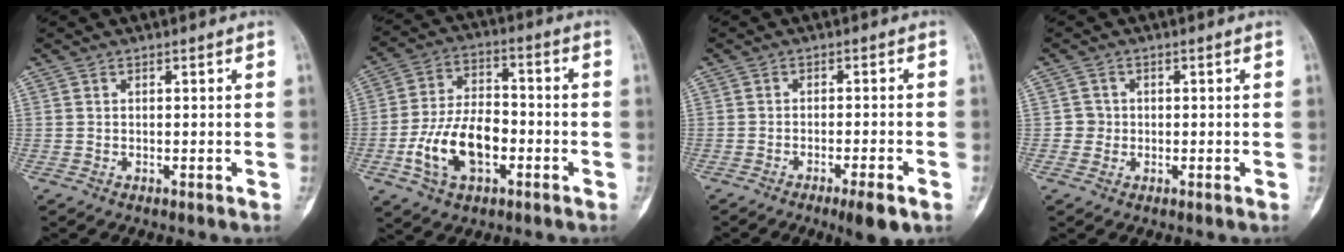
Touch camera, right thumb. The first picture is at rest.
{"total": 13.8, "force": [-4.1, 8.0, 10.5], "torque": [-0.186, 0.031, -0.074]}
{"total": 5.0, "force": [-2.9, 0.5, 4.0], "torque": [-0.065, 0.005, -0.046]}
{"total": 2.1, "force": [-0.2, 2.1, 0.1], "torque": [0.014, 0.008, -0.008]}